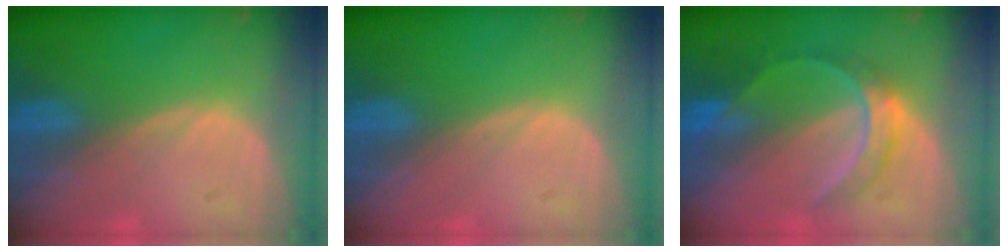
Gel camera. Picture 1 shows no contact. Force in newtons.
{"total": 0.0}
{"total": 6.1, "press": 5.7, "slide": 2.2}